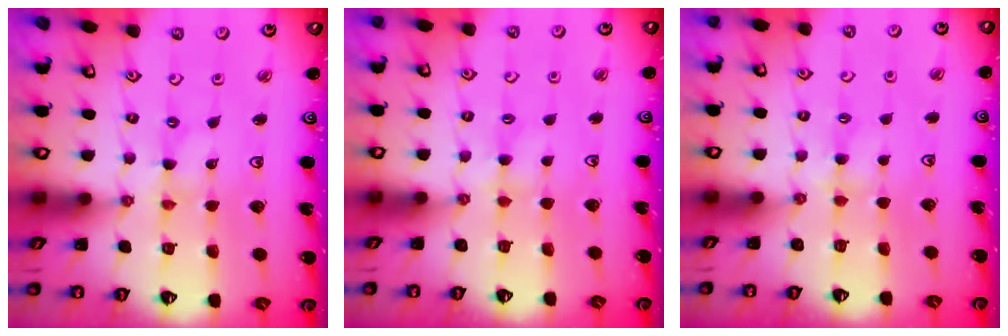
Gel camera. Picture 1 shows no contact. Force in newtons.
{"total": 2.7, "press": 2.6, "slide": 0.5}
{"total": 3.2, "press": 3.1, "slide": 0.6}